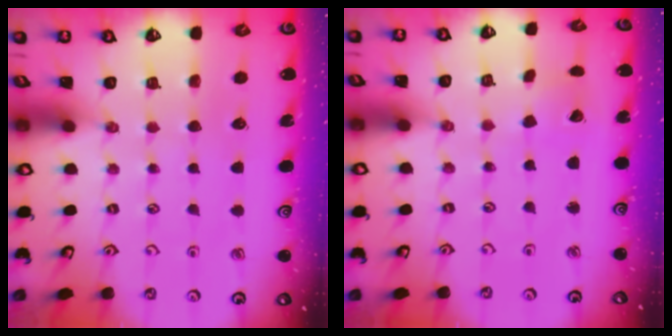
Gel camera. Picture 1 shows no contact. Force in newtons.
{"total": 1.8, "press": 1.7, "slide": 0.1}